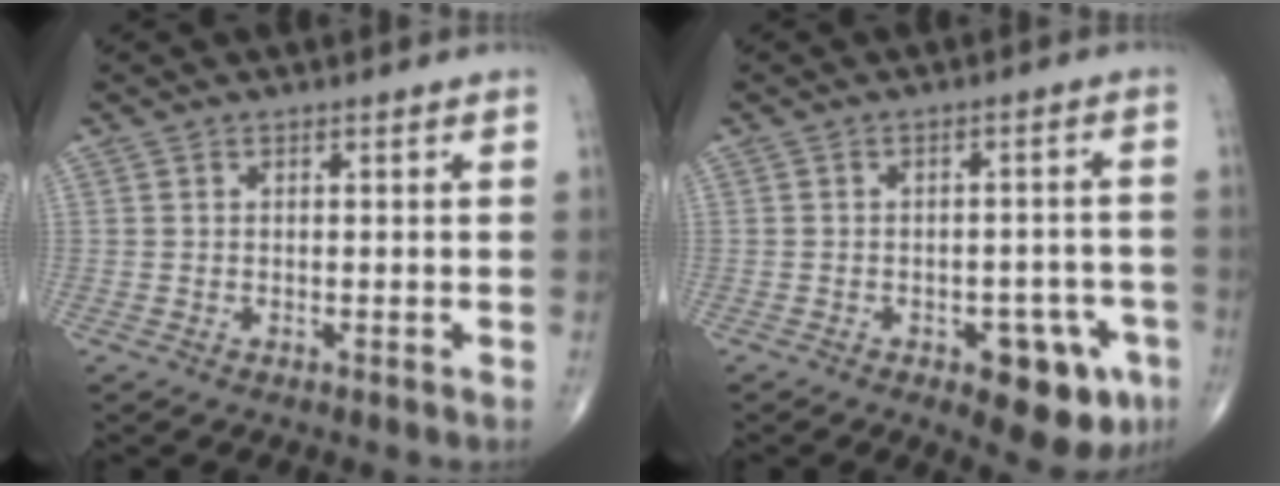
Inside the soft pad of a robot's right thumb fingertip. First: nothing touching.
{"total": 10.4, "force": [-4.8, 4.9, 7.9], "torque": [-0.064, 0.025, -0.053]}